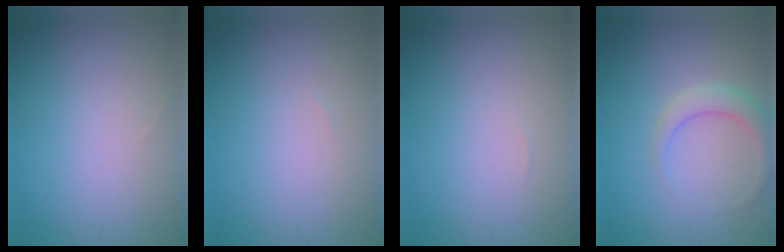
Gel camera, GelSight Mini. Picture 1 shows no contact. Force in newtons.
{"total": 0.0}
{"total": 0.0}
{"total": 2.5, "press": 2.5, "slide": 0.1}